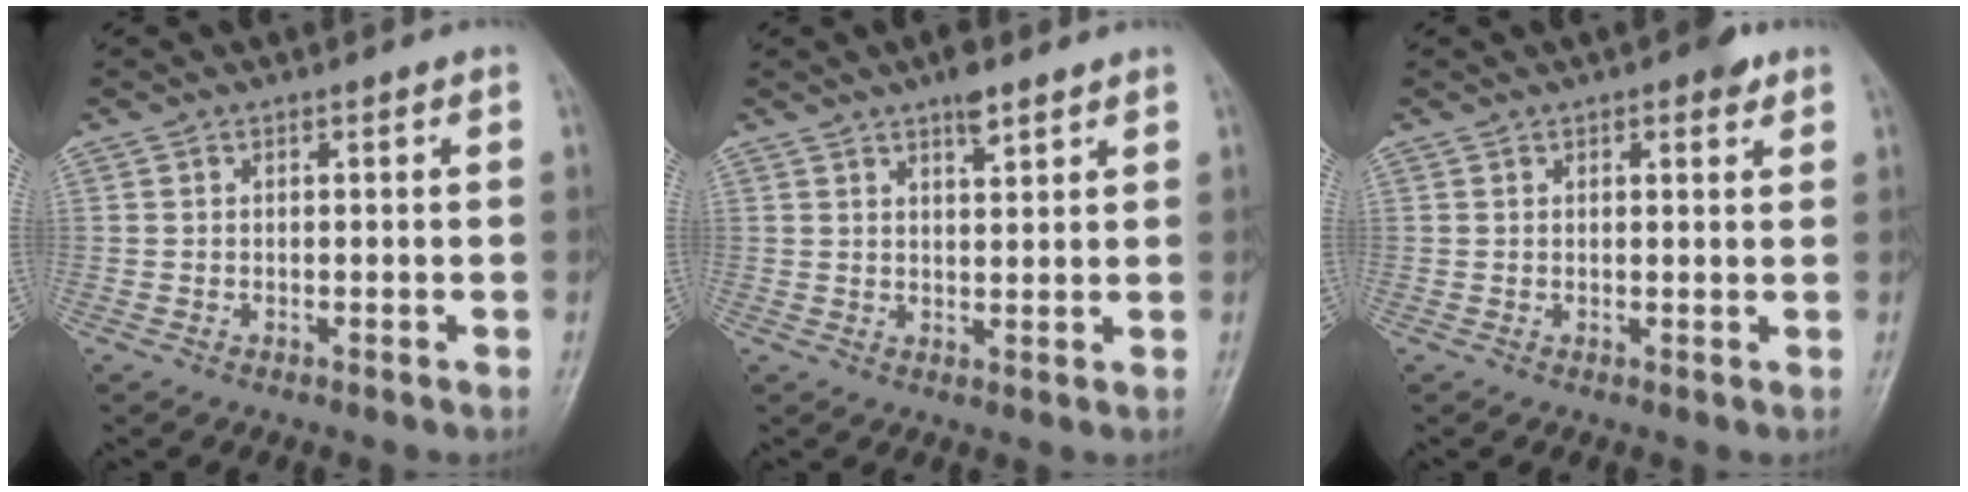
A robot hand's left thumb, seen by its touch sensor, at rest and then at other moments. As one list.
[{"total": 4.1, "force": [3.0, 1.3, 2.5], "torque": [-0.030, -0.016, 0.049]}, {"total": 3.2, "force": [2.0, 1.3, 2.2], "torque": [-0.019, -0.005, 0.022]}]